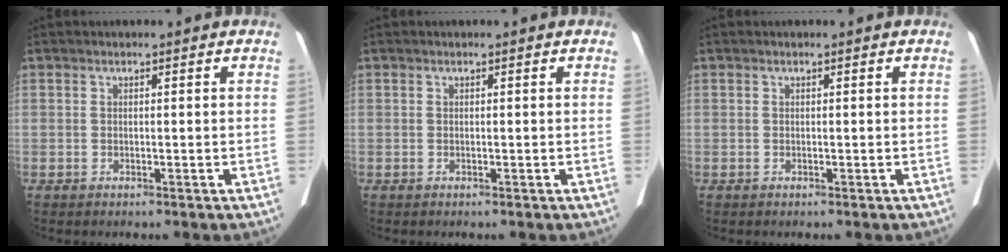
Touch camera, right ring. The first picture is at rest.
{"total": 0.0}
{"total": 0.0}